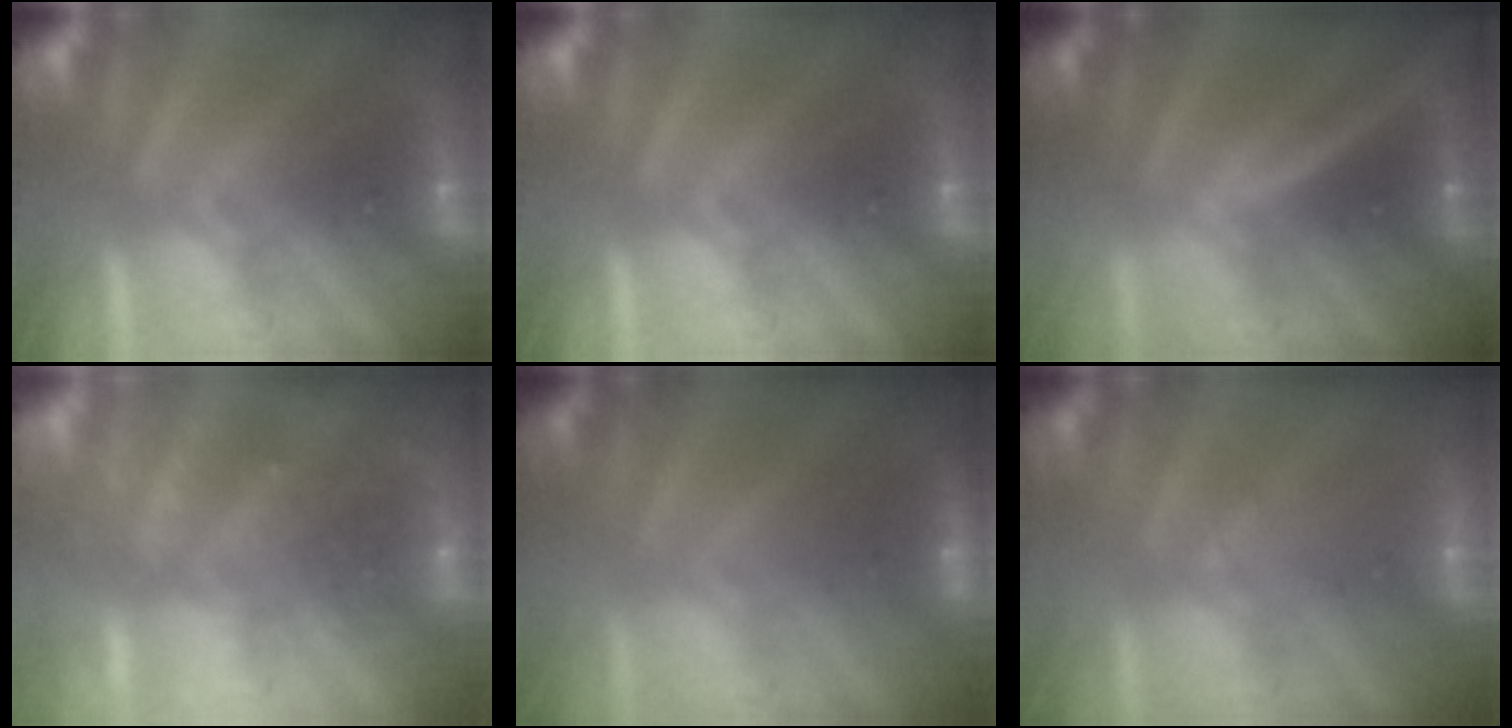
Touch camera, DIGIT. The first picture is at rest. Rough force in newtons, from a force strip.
{"total": 0.0}
{"total": 3.9}
{"total": 2.2}
{"total": 2.4}
{"total": 2.2}